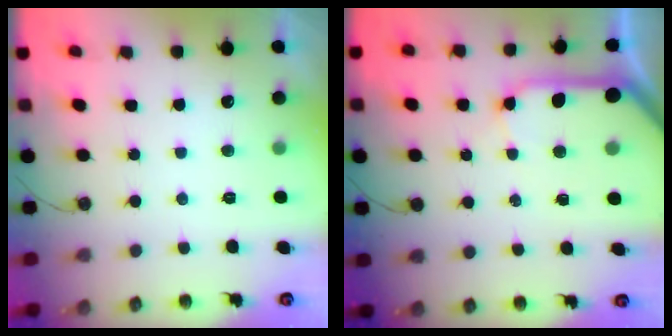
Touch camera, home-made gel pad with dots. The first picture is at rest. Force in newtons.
{"total": 11.7, "press": 11.6, "slide": 1.6}